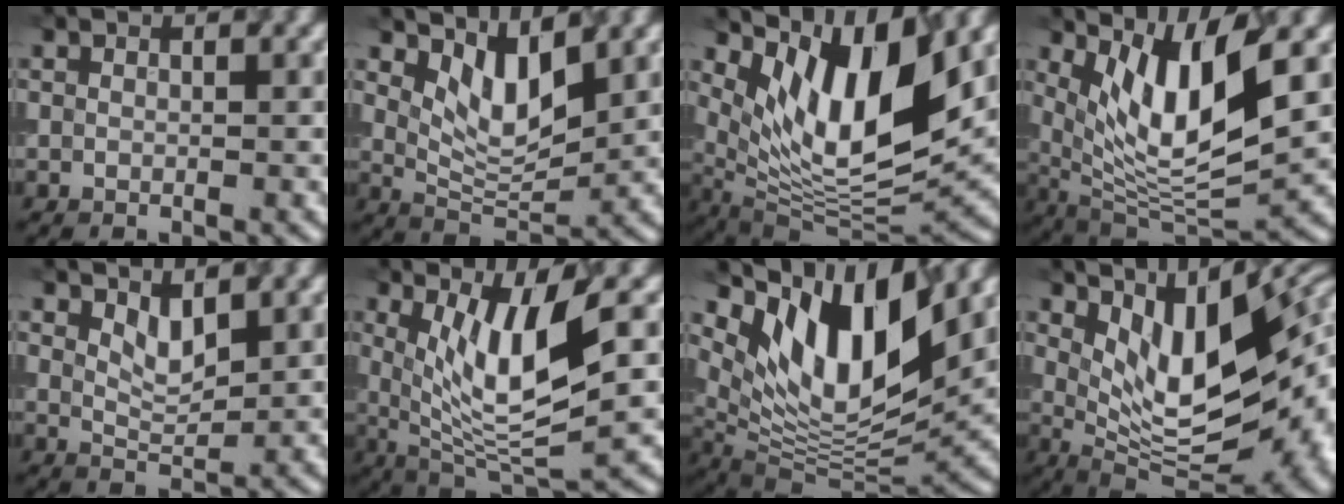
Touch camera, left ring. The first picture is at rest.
{"total": 4.7, "force": [2.3, 2.0, 3.5], "torque": [-0.070, -0.012, 0.045]}
{"total": 11.4, "force": [4.7, 4.2, 9.5], "torque": [-0.159, -0.016, 0.094]}
{"total": 9.3, "force": [3.0, 3.2, 8.2], "torque": [-0.148, -0.016, 0.057]}
{"total": 2.2, "force": [1.4, 0.9, 1.5], "torque": [-0.029, -0.008, 0.029]}
{"total": 8.3, "force": [1.5, 2.3, 7.8], "torque": [-0.139, -0.017, 0.035]}
{"total": 12.0, "force": [6.5, 4.3, 9.1], "torque": [-0.147, -0.010, 0.128]}
{"total": 14.4, "force": [2.9, 5.9, 12.8], "torque": [-0.165, 0.004, 0.057]}